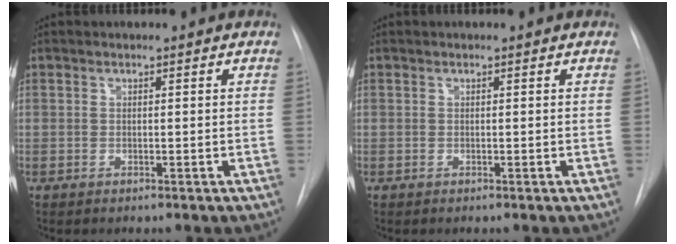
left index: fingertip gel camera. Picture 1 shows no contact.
{"total": 0.0}